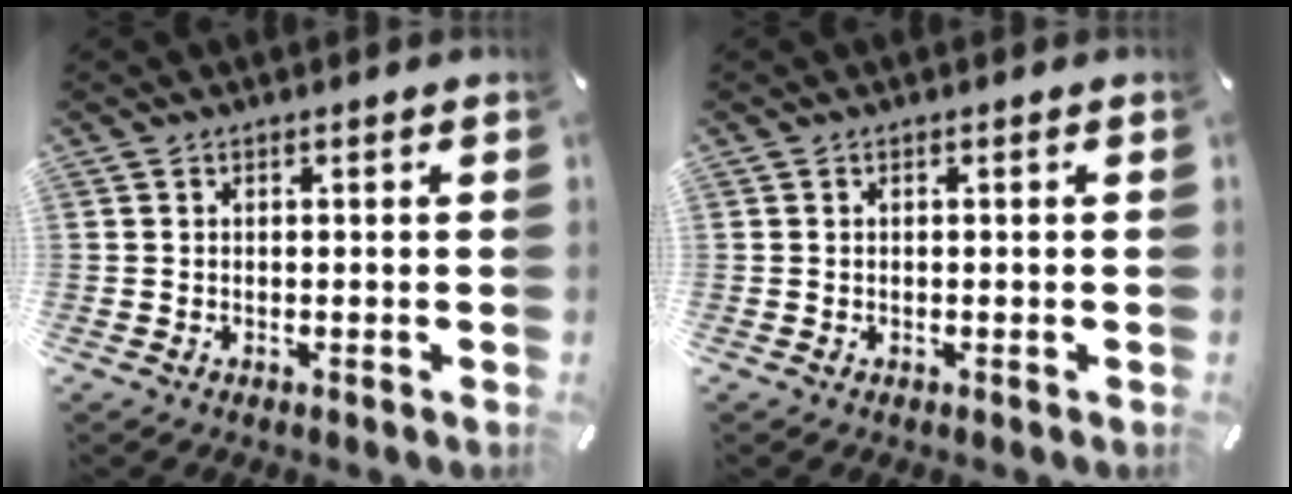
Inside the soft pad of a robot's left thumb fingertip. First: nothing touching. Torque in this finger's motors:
{"motor_torque": [0.00, 0.00, 0.00, 0.00, 0.00]}